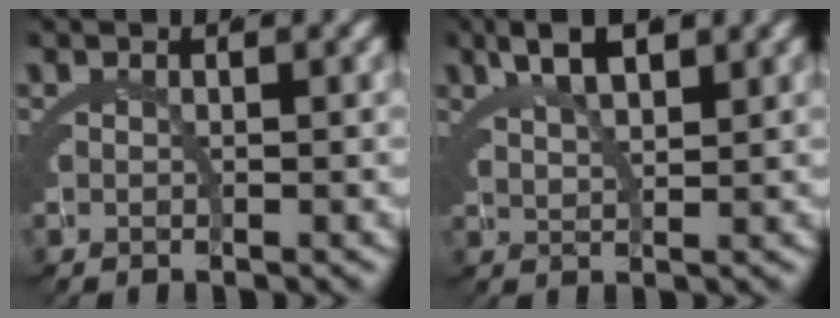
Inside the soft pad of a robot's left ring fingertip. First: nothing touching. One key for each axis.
{"total": 4.4, "fx": 3.3, "fy": 0.9, "fz": 2.8, "tx": -0.048, "ty": 0.005, "tz": 0.063}